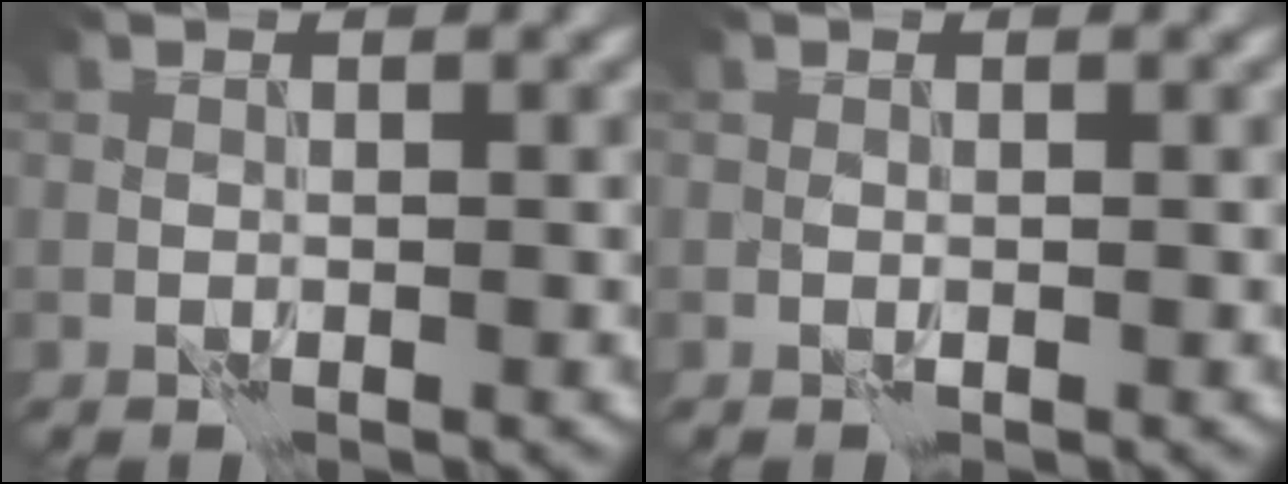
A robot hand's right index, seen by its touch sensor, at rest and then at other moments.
{"total": 0.0}